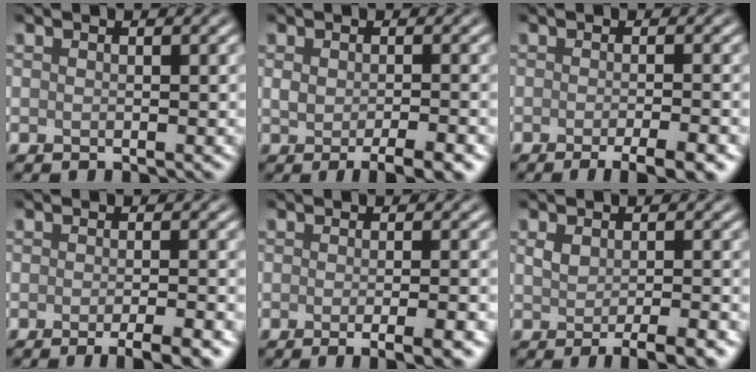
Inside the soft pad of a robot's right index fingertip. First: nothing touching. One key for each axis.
{"total": 3.9, "fx": -1.6, "fy": 1.3, "fz": 3.3, "tx": -0.055, "ty": -0.008, "tz": -0.020}
{"total": 4.7, "fx": -2.6, "fy": 1.1, "fz": 3.8, "tx": -0.040, "ty": -0.002, "tz": -0.034}
{"total": 4.1, "fx": -2.3, "fy": 0.8, "fz": 3.3, "tx": -0.040, "ty": -0.002, "tz": -0.033}
{"total": 4.6, "fx": -1.7, "fy": 1.4, "fz": 4.1, "tx": -0.038, "ty": -0.003, "tz": -0.018}
{"total": 3.5, "fx": -1.2, "fy": 1.1, "fz": 3.1, "tx": -0.052, "ty": -0.009, "tz": -0.014}